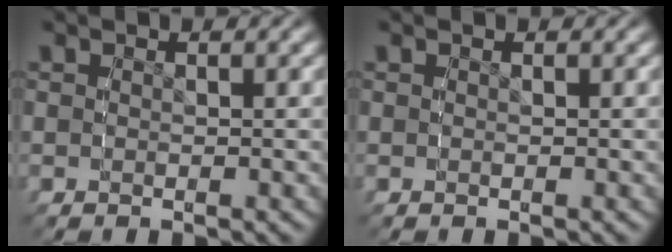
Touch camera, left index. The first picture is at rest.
{"total": 0.0}